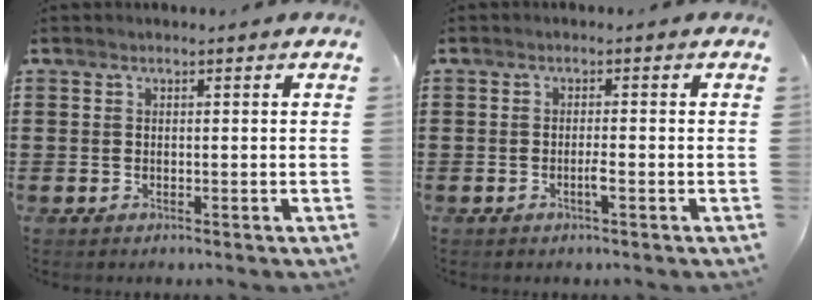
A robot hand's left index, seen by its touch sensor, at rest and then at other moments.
{"total": 1.5, "force": [-0.6, -0.1, 1.4], "torque": [-0.026, -0.002, -0.010]}